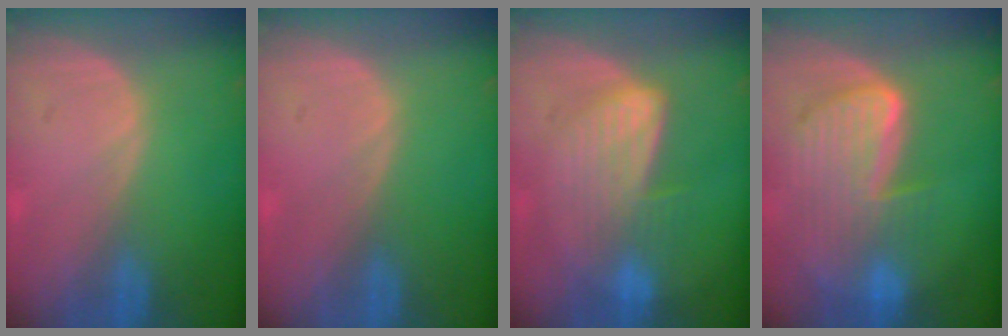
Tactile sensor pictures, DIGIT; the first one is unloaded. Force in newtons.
{"total": 0.0}
{"total": 6.5, "press": 6.5, "slide": 1.0}
{"total": 9.8, "press": 8.2, "slide": 5.2}